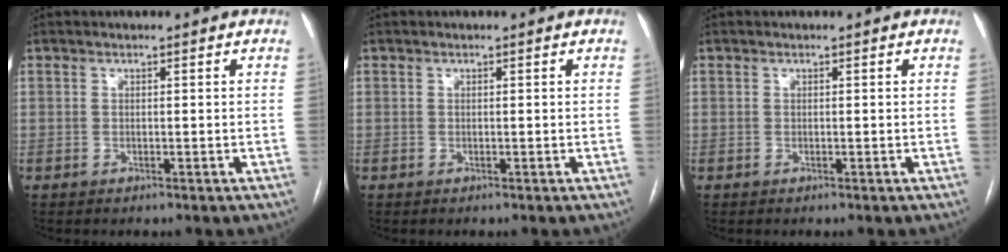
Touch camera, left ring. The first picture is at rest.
{"total": 0.0}
{"total": 0.0}